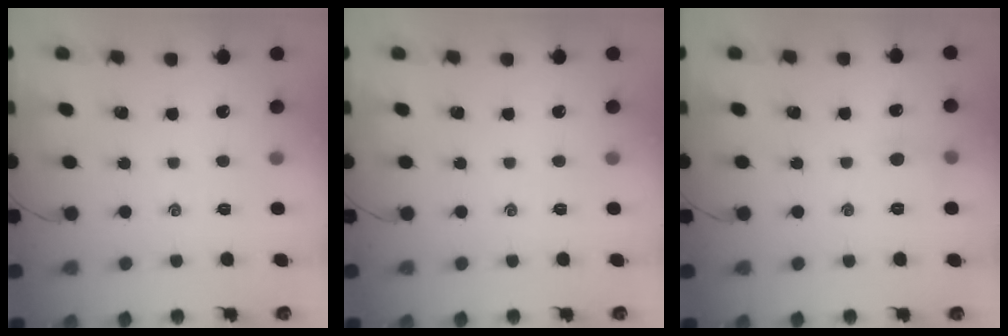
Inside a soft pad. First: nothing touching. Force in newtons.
{"total": 0.0}
{"total": 3.8, "press": 3.6, "slide": 1.2}